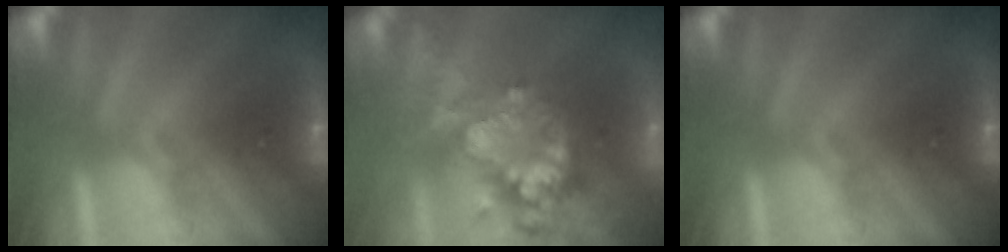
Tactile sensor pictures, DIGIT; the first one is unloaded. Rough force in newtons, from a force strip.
{"total": 7.7}
{"total": 0.0}